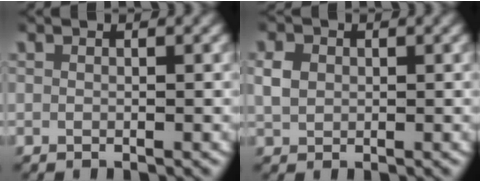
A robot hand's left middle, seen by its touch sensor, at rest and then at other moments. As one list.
[{"total": 2.2, "force": [0.3, 1.9, 1.1], "torque": [-0.028, 0.000, 0.012]}]